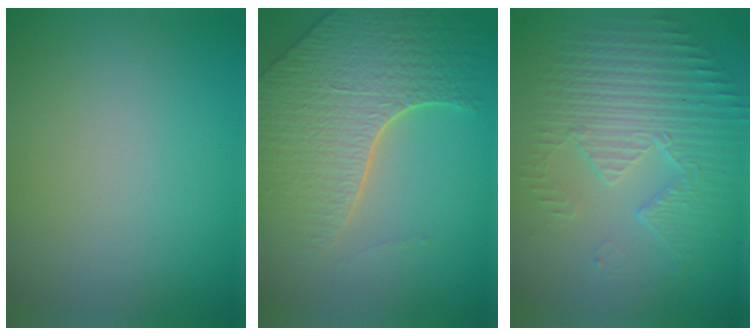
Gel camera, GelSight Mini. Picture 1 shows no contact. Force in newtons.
{"total": 6.6, "press": 5.3, "slide": 3.8}
{"total": 5.4, "press": 3.7, "slide": 3.9}